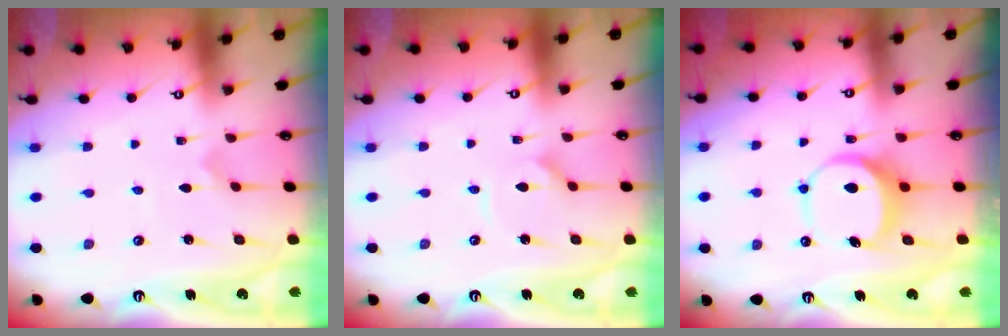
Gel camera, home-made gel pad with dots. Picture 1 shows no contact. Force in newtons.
{"total": 1.5, "press": 1.5, "slide": 0.3}
{"total": 7.6, "press": 7.6, "slide": 0.4}